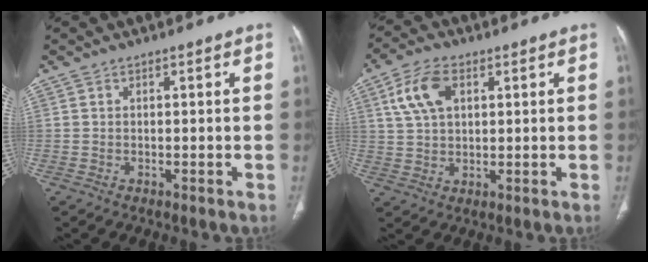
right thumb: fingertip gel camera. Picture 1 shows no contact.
{"total": 8.4, "force": [3.1, 5.0, 6.0], "torque": [-0.116, 0.003, 0.060]}